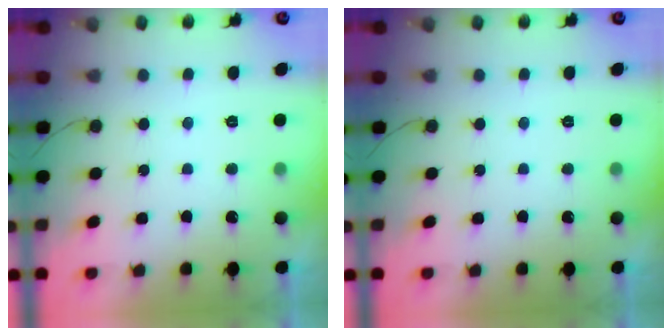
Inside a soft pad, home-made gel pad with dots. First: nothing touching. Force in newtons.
{"total": 0.0}